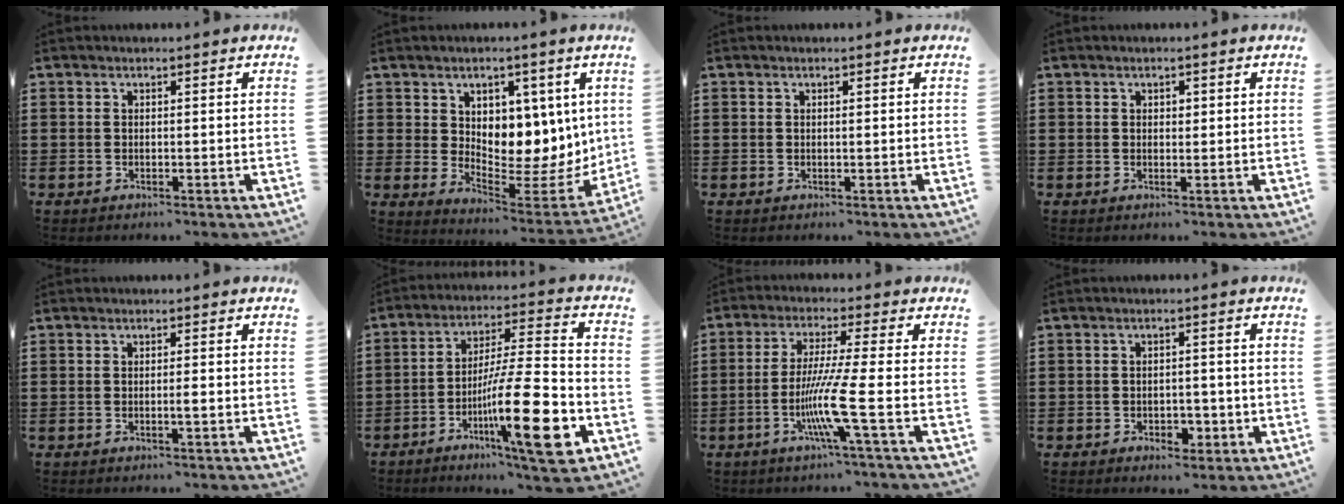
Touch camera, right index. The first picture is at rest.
{"total": 6.2, "force": [4.1, 4.0, 2.3], "torque": [-0.050, -0.048, 0.072]}
{"total": 0.0}
{"total": 0.8, "force": [0.3, 0.6, 0.5], "torque": [-0.011, 0.004, 0.006]}
{"total": 1.2, "force": [-0.3, -0.1, 1.2], "torque": [-0.019, -0.003, -0.006]}
{"total": 18.6, "force": [-7.3, 3.6, 16.8], "torque": [-0.279, 0.005, -0.116]}
{"total": 9.0, "force": [-2.9, -0.8, 8.5], "torque": [-0.179, -0.025, -0.062]}
{"total": 2.8, "force": [-1.4, 1.8, 1.5], "torque": [-0.030, 0.003, -0.028]}